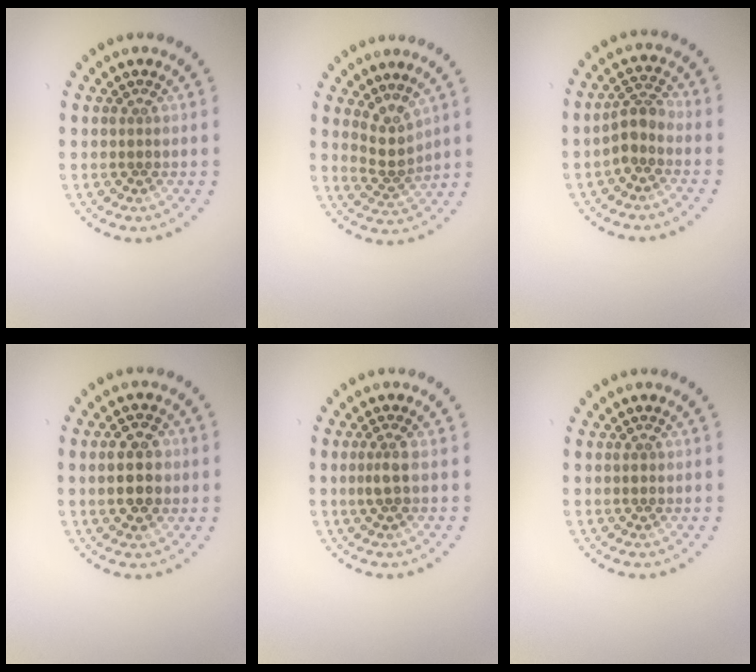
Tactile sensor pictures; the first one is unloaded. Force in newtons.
{"total": 2.6, "press": 1.8, "slide": 1.9}
{"total": 2.4, "press": 1.9, "slide": 1.5}
{"total": 4.8, "press": 4.7, "slide": 0.1}
{"total": 1.5, "press": 1.4, "slide": 0.7}
{"total": 0.6, "press": 0.6, "slide": 0.2}